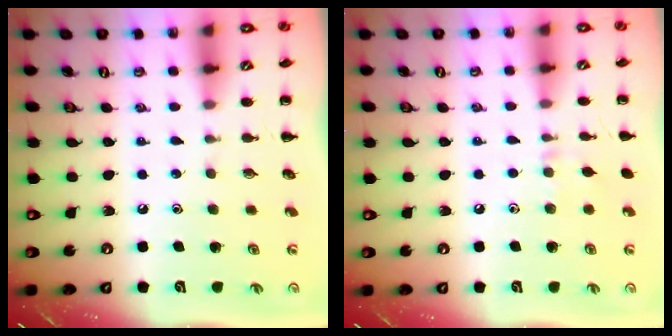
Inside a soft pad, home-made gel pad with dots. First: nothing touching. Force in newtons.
{"total": 4.8, "press": 4.5, "slide": 1.7}